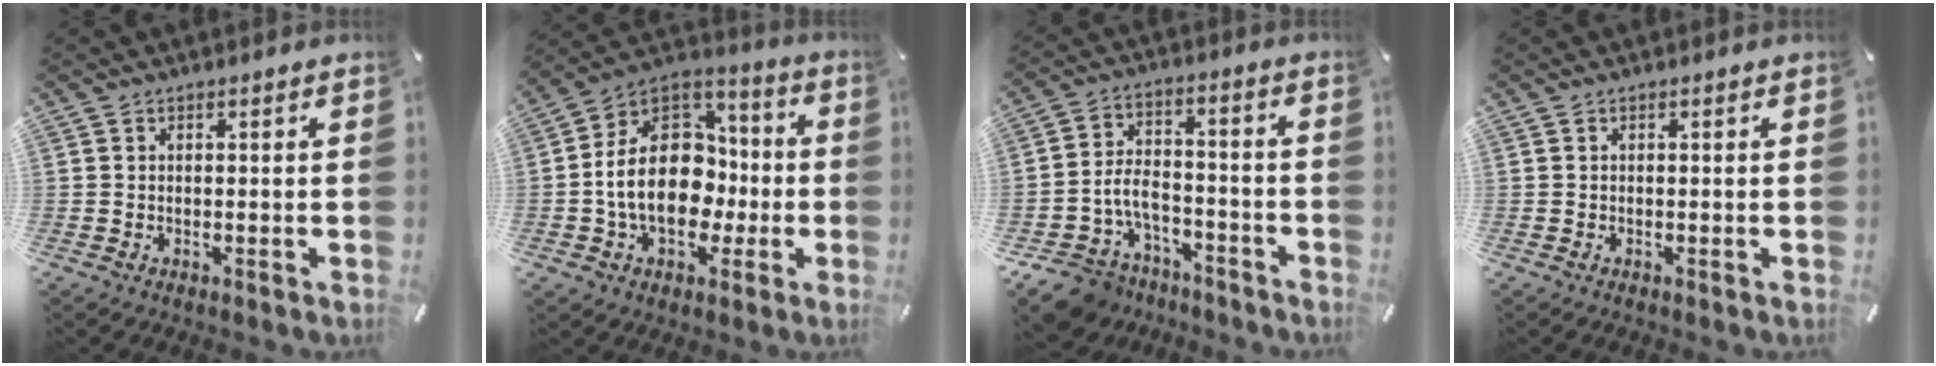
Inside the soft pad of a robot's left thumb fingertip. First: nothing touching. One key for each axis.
{"total": 17.9, "fx": -2.9, "fy": 13.4, "fz": 11.5, "tx": -0.223, "ty": 0.007, "tz": -0.051}
{"total": 9.4, "fx": -5.5, "fy": 6.5, "fz": 3.9, "tx": -0.082, "ty": 0.028, "tz": -0.102}
{"total": 0.0}